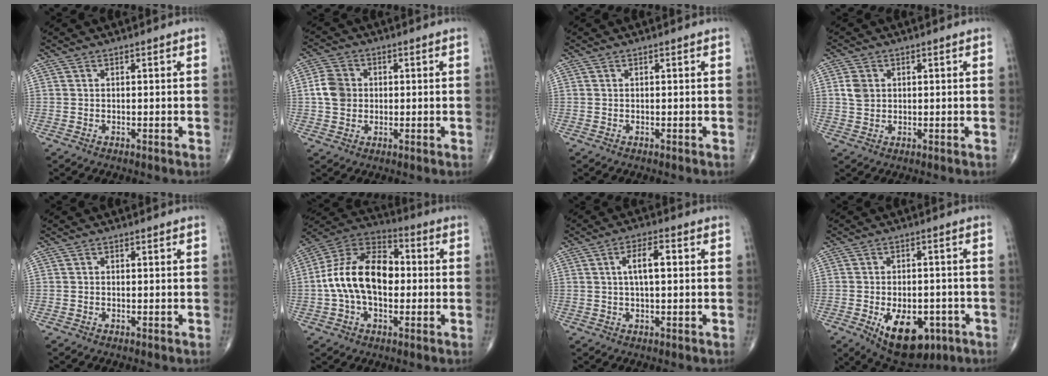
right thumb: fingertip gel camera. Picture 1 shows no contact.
{"total": 5.8, "force": [0.2, 4.9, 3.1], "torque": [-0.047, 0.008, 0.000]}
{"total": 0.0}
{"total": 3.3, "force": [0.7, 2.7, 1.8], "torque": [-0.024, 0.001, 0.015]}
{"total": 0.0}
{"total": 17.3, "force": [-0.5, 10.8, 13.6], "torque": [-0.231, 0.038, -0.018]}
{"total": 5.4, "force": [0.8, 2.1, 4.9], "torque": [-0.083, 0.010, 0.008]}
{"total": 14.0, "force": [-5.8, 7.8, 10.0], "torque": [-0.125, 0.011, -0.073]}